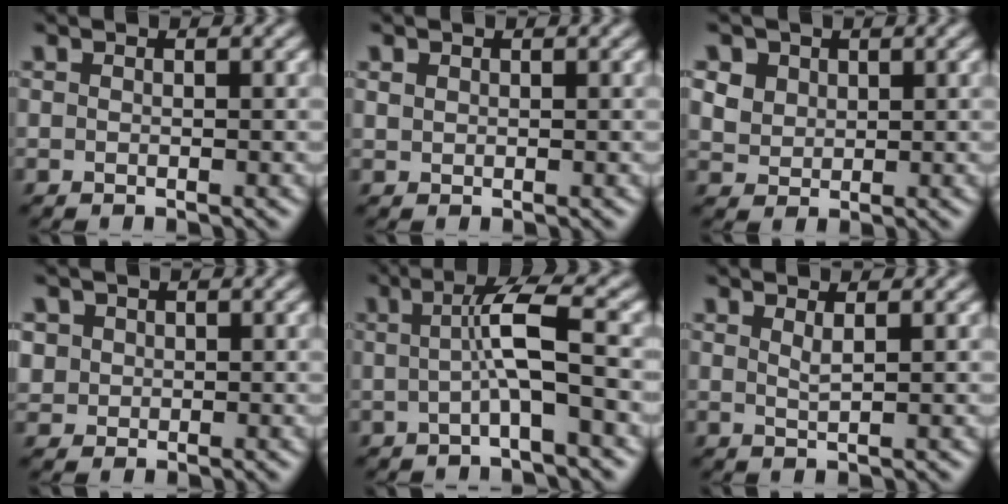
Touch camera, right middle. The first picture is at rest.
{"total": 0.6, "force": [0.4, 0.4, 0.1], "torque": [-0.004, -0.002, 0.012]}
{"total": 4.0, "force": [2.3, 2.9, 1.7], "torque": [-0.061, 0.005, 0.050]}
{"total": 1.9, "force": [0.6, 1.7, 0.4], "torque": [-0.015, 0.002, 0.024]}
{"total": 4.3, "force": [-0.3, 0.5, 4.2], "torque": [-0.074, 0.010, -0.011]}
{"total": 1.1, "force": [0.6, 0.3, 0.9], "torque": [-0.011, -0.001, 0.009]}